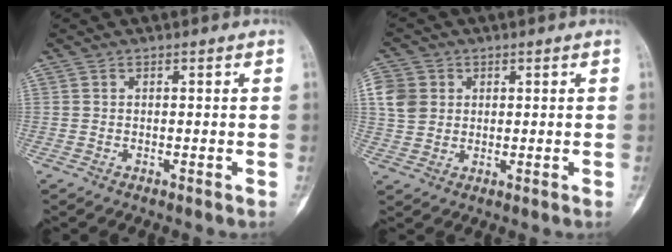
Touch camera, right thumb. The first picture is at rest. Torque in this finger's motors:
{"motor_torque": [-0.71, 0.92, 0.80, 0.10, 0.22]}